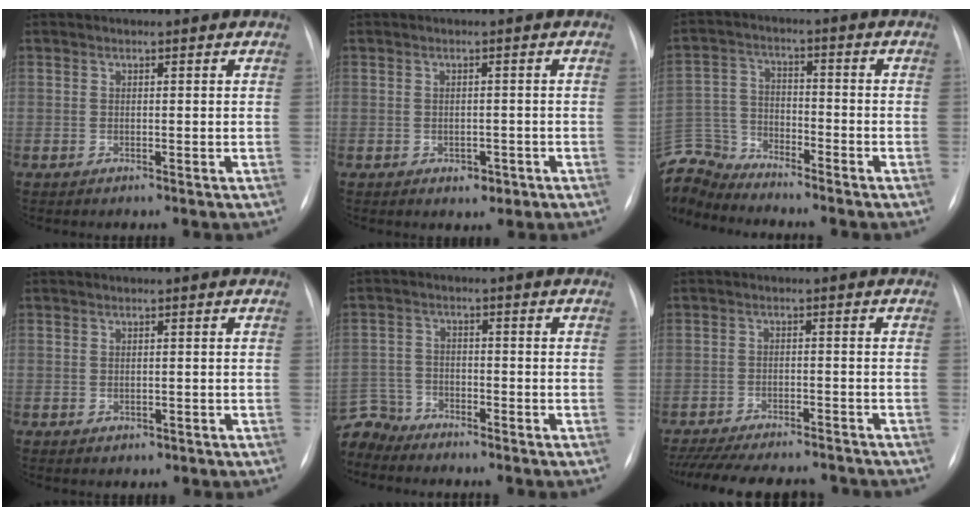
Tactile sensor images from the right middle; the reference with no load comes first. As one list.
[{"total": 2.3, "force": [-1.1, 1.6, 1.1], "torque": [-0.010, 0.003, -0.007]}, {"total": 9.9, "force": [-9.8, 1.2, 0.1], "torque": [-0.015, 0.018, -0.195]}, {"total": 1.2, "force": [-0.5, 1.0, 0.6], "torque": [-0.008, 0.001, -0.001]}, {"total": 6.5, "force": [-6.1, 2.2, -0.5], "torque": [0.008, 0.004, -0.122]}, {"total": 17.7, "force": [-15.6, 4.4, 7.1], "torque": [-0.166, -0.016, -0.217]}]